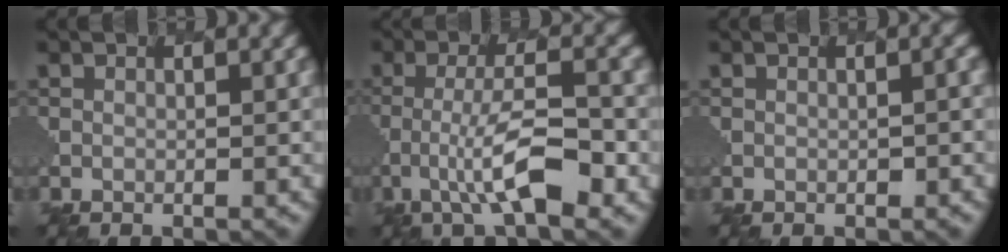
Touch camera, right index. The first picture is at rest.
{"total": 2.7, "force": [-1.4, -0.6, 2.2], "torque": [-0.071, 0.024, -0.061]}
{"total": 1.5, "force": [-0.2, 0.9, 1.1], "torque": [-0.006, -0.001, 0.004]}